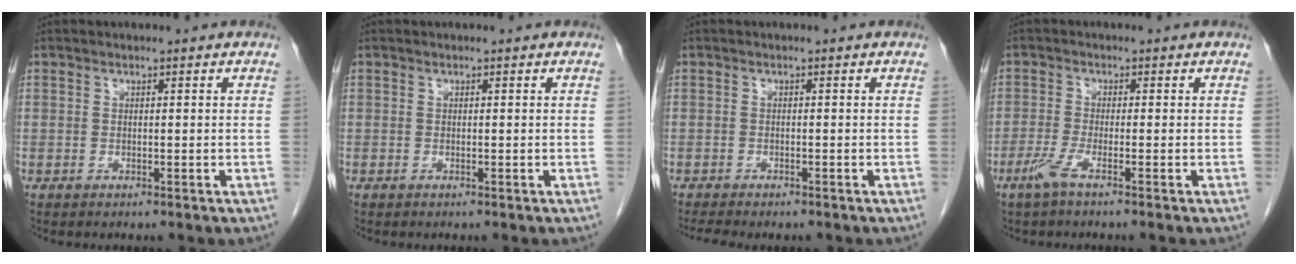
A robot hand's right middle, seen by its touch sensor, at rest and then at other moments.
{"total": 0.0}
{"total": 6.5, "force": [-5.5, 2.0, 2.7], "torque": [-0.041, -0.008, -0.074]}
{"total": 3.0, "force": [-1.9, -0.3, 2.3], "torque": [-0.054, -0.008, -0.047]}